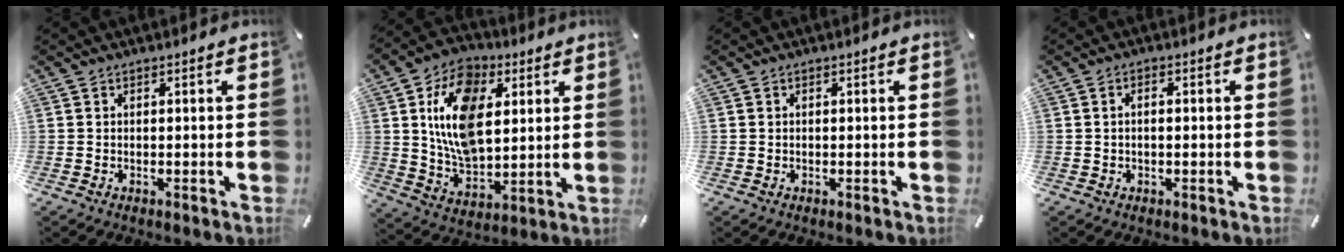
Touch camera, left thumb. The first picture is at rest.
{"total": 16.2, "force": [5.0, 10.9, 10.9], "torque": [-0.215, -0.002, 0.089]}
{"total": 0.0}
{"total": 1.6, "force": [-0.1, 0.8, 1.4], "torque": [-0.027, 0.003, -0.003]}